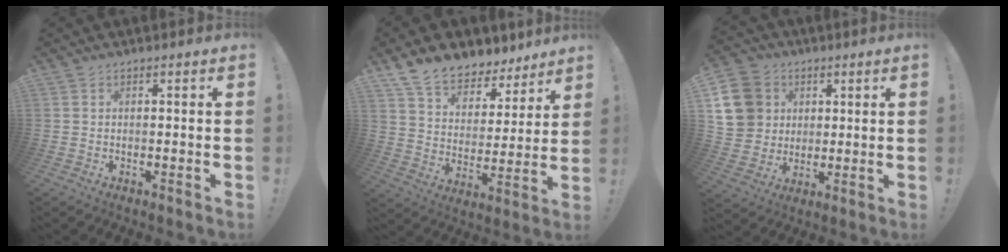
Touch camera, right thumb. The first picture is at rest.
{"total": 12.3, "force": [10.3, 5.9, 3.5], "torque": [-0.070, -0.083, 0.191]}
{"total": 14.7, "force": [4.3, 12.9, 5.6], "torque": [-0.081, -0.007, 0.090]}